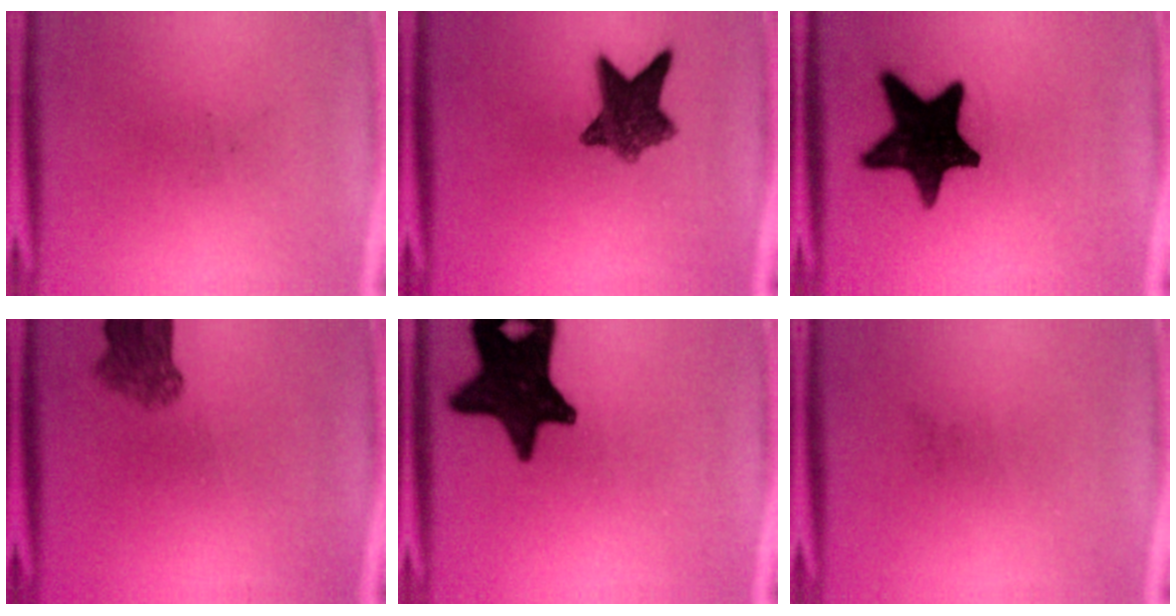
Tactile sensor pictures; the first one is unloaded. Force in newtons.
{"total": 8.8}
{"total": 17.2}
{"total": 5.4}
{"total": 16.8}
{"total": 0.0}